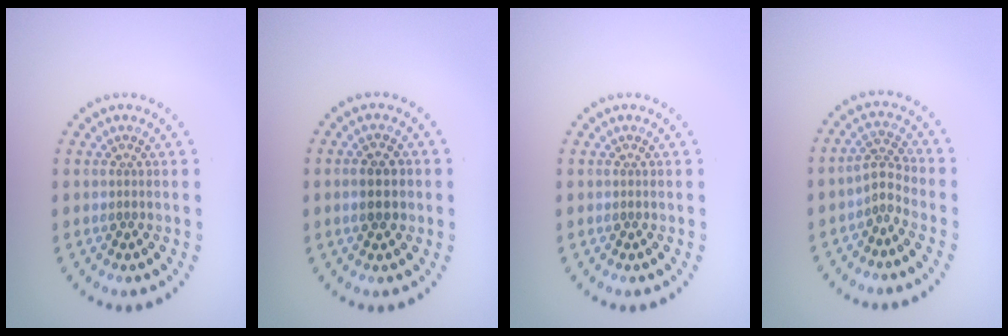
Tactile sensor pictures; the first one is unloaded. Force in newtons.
{"total": 2.3, "press": 2.3, "slide": 0.1}
{"total": 0.0}
{"total": 2.2, "press": 1.6, "slide": 1.6}